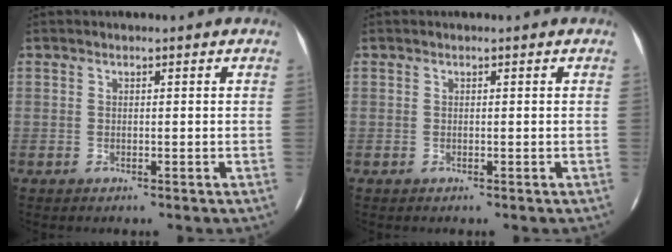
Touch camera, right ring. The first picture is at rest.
{"total": 0.0}